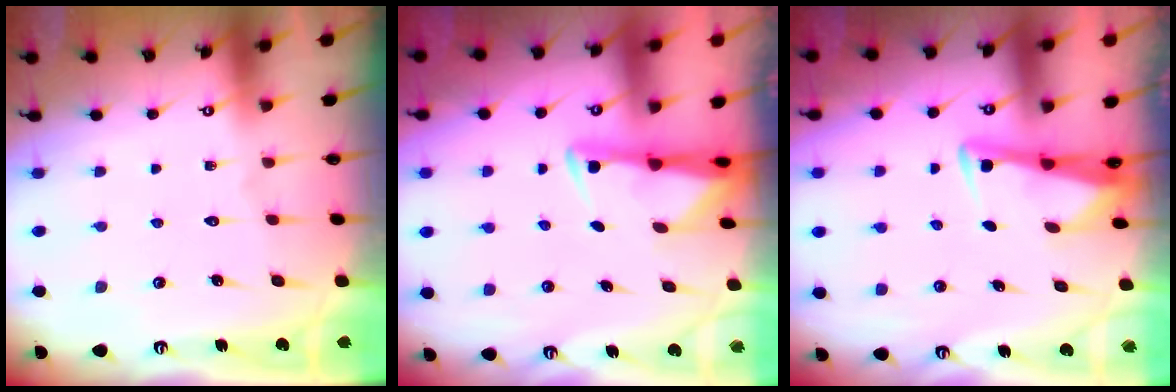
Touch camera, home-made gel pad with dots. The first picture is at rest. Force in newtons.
{"total": 3.2, "press": 3.1, "slide": 0.5}
{"total": 3.4, "press": 3.4, "slide": 0.4}